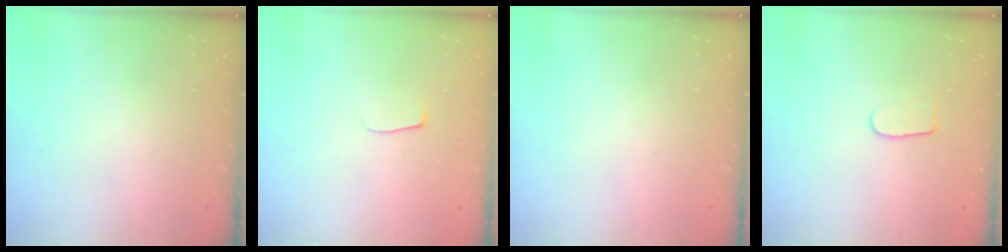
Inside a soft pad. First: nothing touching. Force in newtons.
{"total": 4.3, "press": 4.3, "slide": 0.5}
{"total": 0.0}
{"total": 5.8, "press": 5.8, "slide": 0.5}